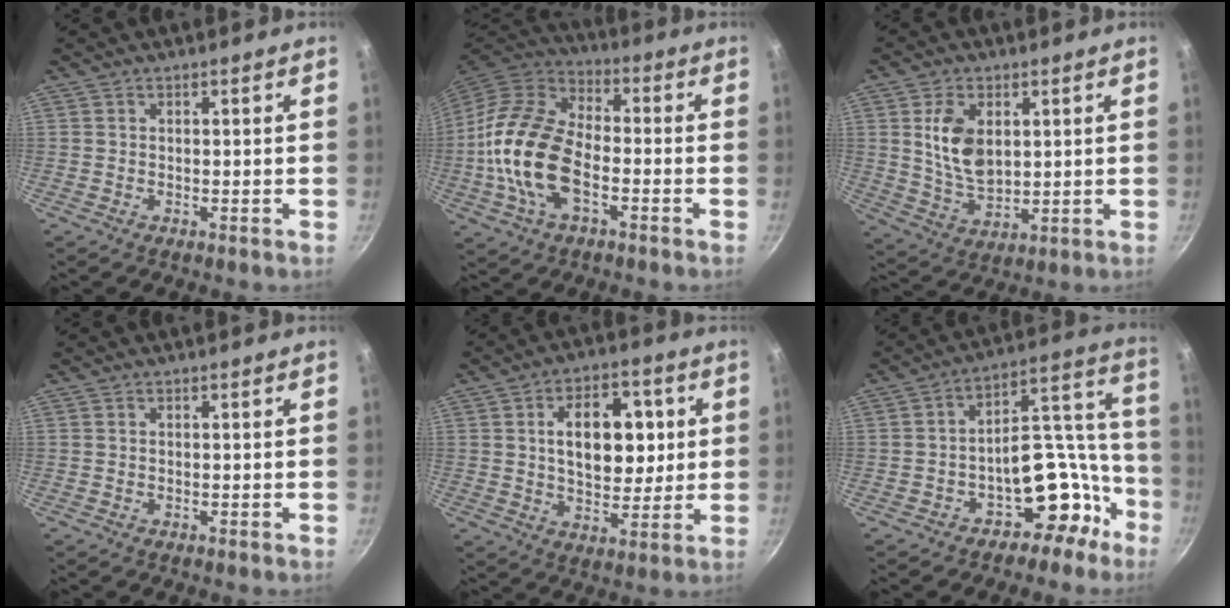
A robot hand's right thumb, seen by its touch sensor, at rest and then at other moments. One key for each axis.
{"total": 19.0, "fx": -4.3, "fy": 10.9, "fz": 15.0, "tx": -0.299, "ty": 0.025, "tz": -0.083}
{"total": 10.0, "fx": 2.5, "fy": 6.1, "fz": 7.5, "tx": -0.123, "ty": -0.019, "tz": 0.058}
{"total": 0.0}
{"total": 13.8, "fx": 2.6, "fy": 8.4, "fz": 10.6, "tx": -0.116, "ty": -0.001, "tz": 0.040}
{"total": 15.1, "fx": -7.4, "fy": 8.3, "fz": 10.3, "tx": -0.089, "ty": 0.110, "tz": -0.111}